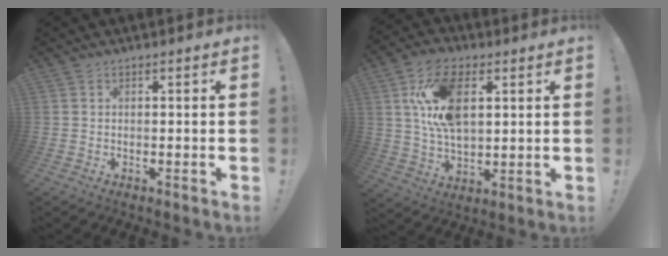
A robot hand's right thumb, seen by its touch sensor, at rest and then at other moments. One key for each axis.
{"total": 16.7, "fx": 5.3, "fy": 9.8, "fz": 12.4, "tx": -0.232, "ty": -0.005, "tz": 0.093}